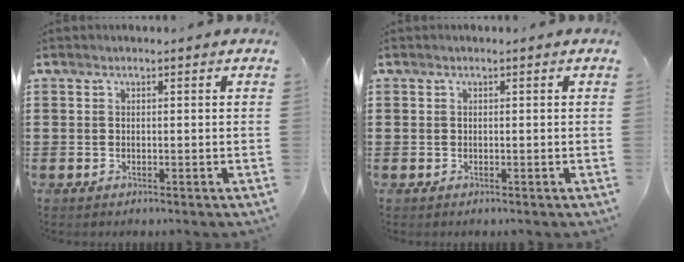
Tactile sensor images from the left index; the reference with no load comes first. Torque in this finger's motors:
{"motor_torque": [0.00, 0.00, 0.00, -0.01]}